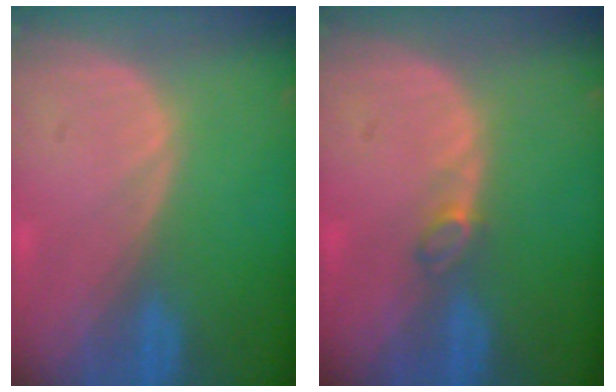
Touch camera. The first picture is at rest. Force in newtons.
{"total": 1.7, "press": 1.7, "slide": 0.4}